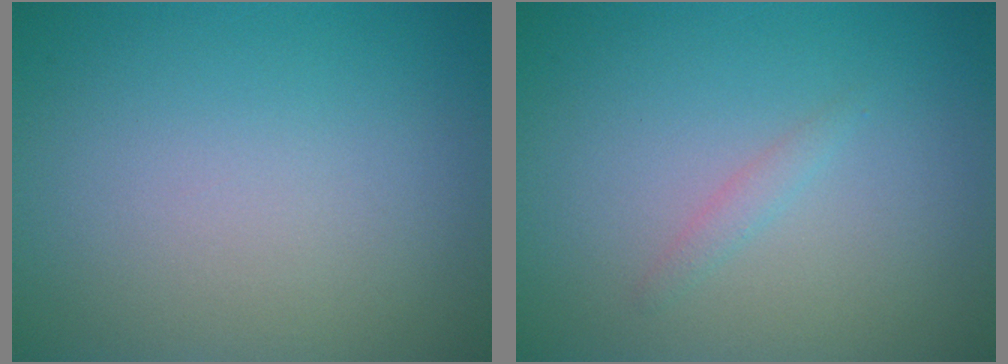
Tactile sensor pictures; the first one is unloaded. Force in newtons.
{"total": 0.8, "press": 0.8, "slide": 0.1}